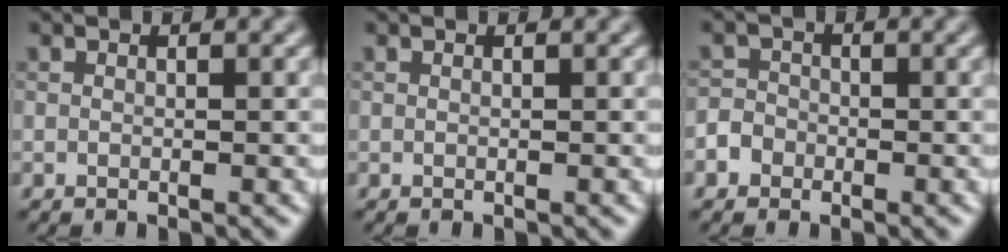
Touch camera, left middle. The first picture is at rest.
{"total": 0.0}
{"total": 2.0, "force": [-1.0, 1.7, 0.5], "torque": [0.006, 0.004, -0.024]}